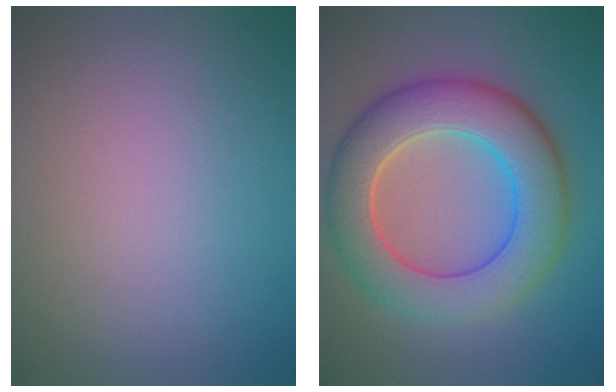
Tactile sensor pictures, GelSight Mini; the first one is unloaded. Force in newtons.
{"total": 8.9, "press": 8.8, "slide": 0.6}